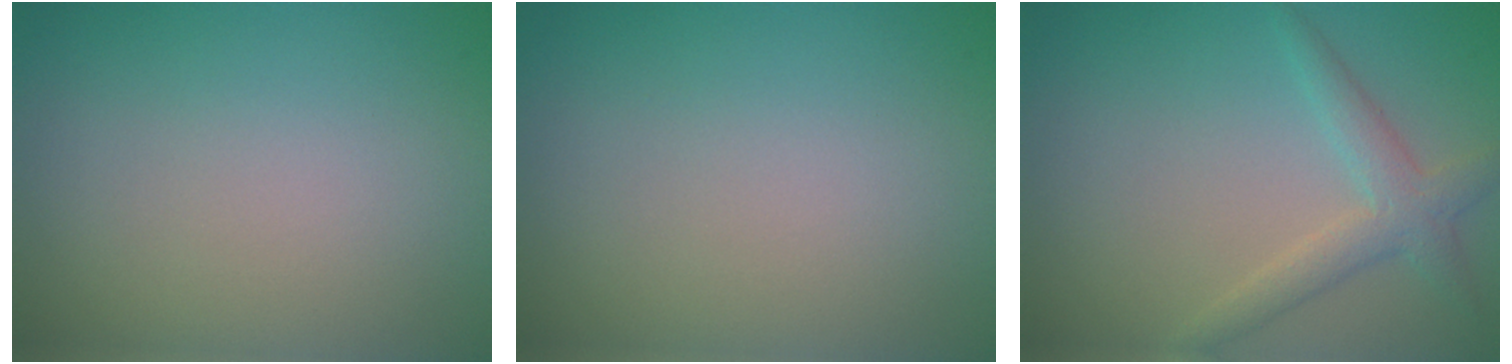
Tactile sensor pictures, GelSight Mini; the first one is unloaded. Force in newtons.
{"total": 0.0}
{"total": 2.8, "press": 2.7, "slide": 0.2}